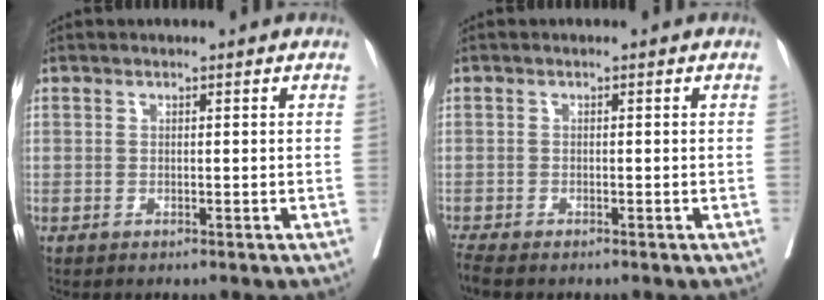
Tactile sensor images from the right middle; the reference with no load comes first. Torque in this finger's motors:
{"motor_torque": [0.31, -0.29, -0.03, 0.01]}